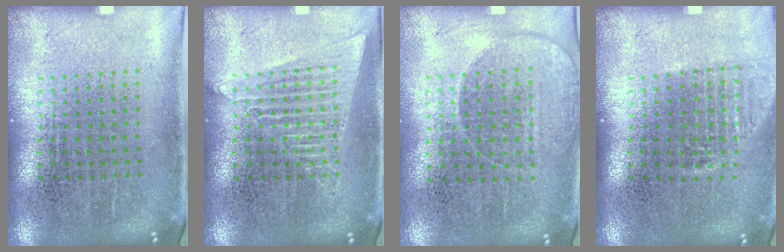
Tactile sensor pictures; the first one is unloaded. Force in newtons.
{"total": 2.2, "press": 2.2, "slide": 0.2}
{"total": 1.4, "press": 1.3, "slide": 0.5}
{"total": 1.1, "press": 1.0, "slide": 0.4}